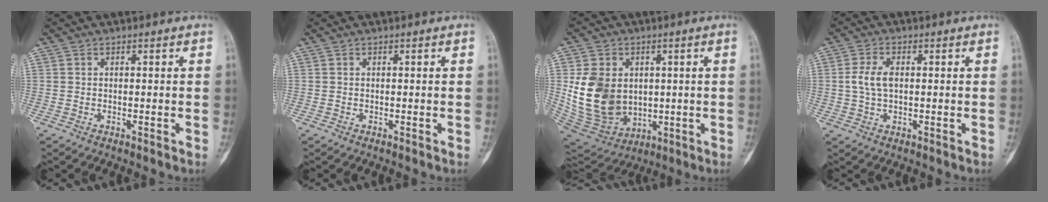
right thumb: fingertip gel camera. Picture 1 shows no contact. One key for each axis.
{"total": 0.0}
{"total": 16.1, "fx": 1.3, "fy": 12.5, "fz": 10.0, "tx": -0.160, "ty": -0.012, "tz": 0.055}
{"total": 4.7, "fx": 0.4, "fy": 2.6, "fz": 3.9, "tx": -0.089, "ty": 0.004, "tz": 0.005}